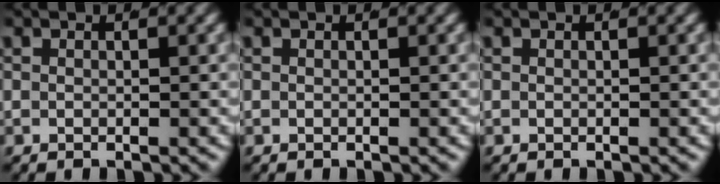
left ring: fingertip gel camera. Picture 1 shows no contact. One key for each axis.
{"total": 0.0}
{"total": 0.0}